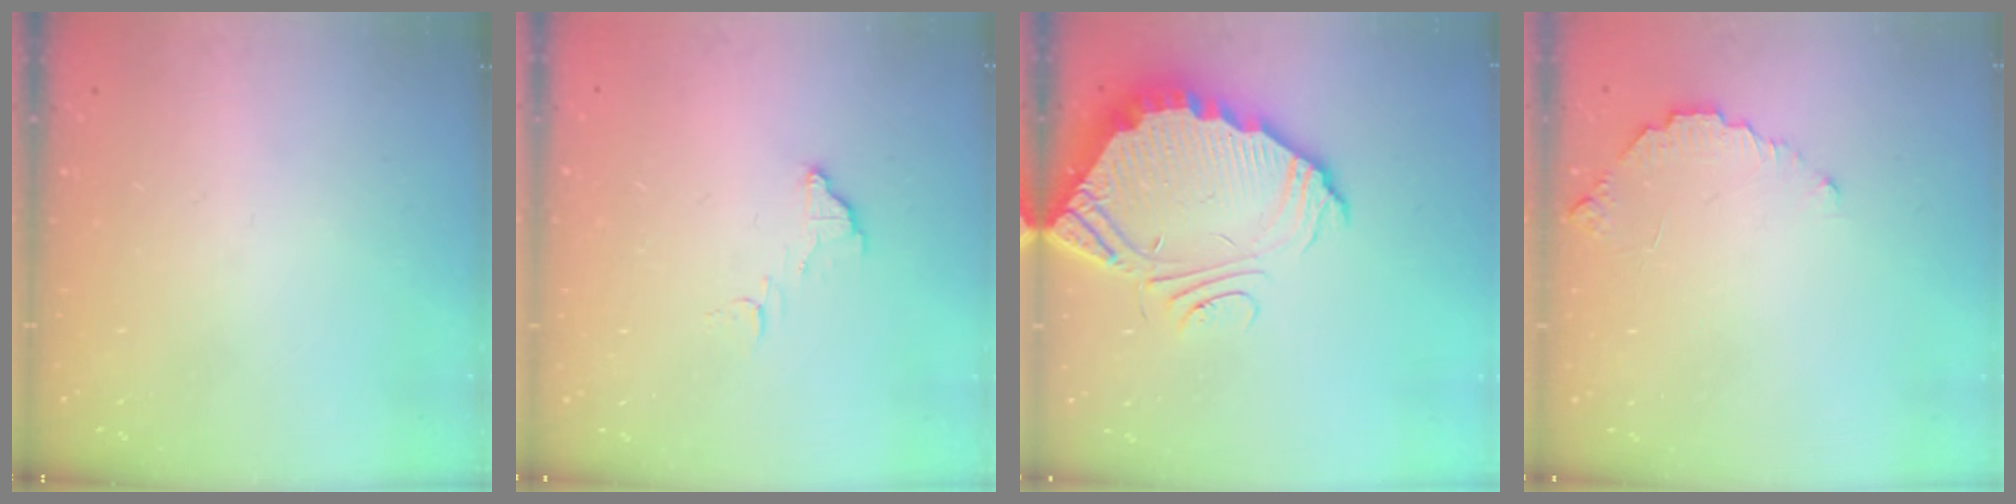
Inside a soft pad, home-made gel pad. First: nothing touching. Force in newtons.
{"total": 5.3, "press": 5.3, "slide": 0.2}
{"total": 5.8, "press": 5.8, "slide": 0.5}
{"total": 4.5, "press": 4.5, "slide": 0.3}